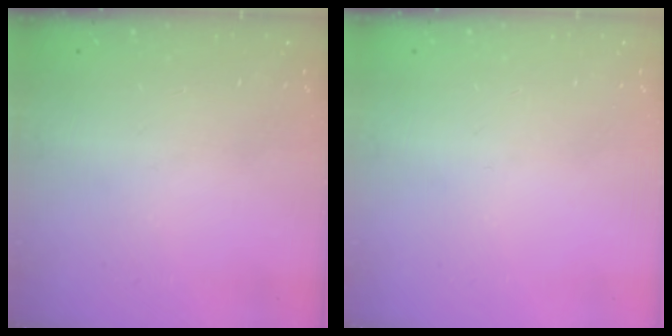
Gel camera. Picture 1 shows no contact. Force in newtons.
{"total": 0.0}